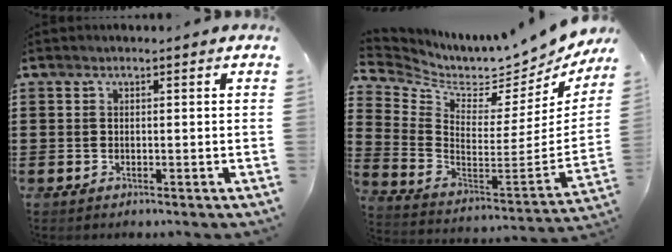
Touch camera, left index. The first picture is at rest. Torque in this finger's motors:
{"motor_torque": [0.80, -1.34, 0.23, 0.02]}